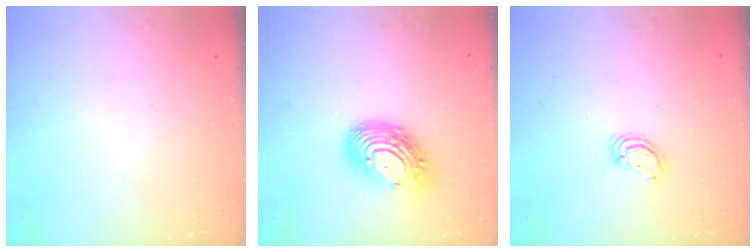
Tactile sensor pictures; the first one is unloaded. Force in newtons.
{"total": 13.7, "press": 13.7, "slide": 0.9}
{"total": 2.6, "press": 2.6, "slide": 0.3}